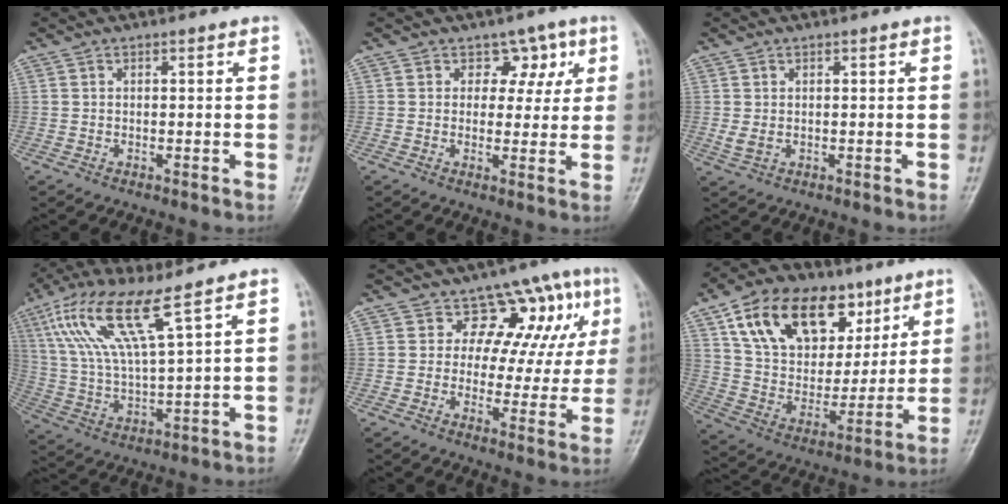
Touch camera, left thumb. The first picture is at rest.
{"total": 5.3, "force": [2.3, 4.1, 2.3], "torque": [0.012, -0.005, 0.027]}
{"total": 1.9, "force": [0.2, 1.2, 1.4], "torque": [-0.030, -0.003, 0.009]}
{"total": 14.0, "force": [7.7, 2.4, 11.5], "torque": [-0.248, -0.022, 0.158]}
{"total": 10.6, "force": [5.0, 8.0, 4.7], "torque": [0.003, -0.008, 0.062]}
{"total": 23.2, "force": [11.5, 14.7, 13.7], "torque": [-0.196, -0.019, 0.198]}